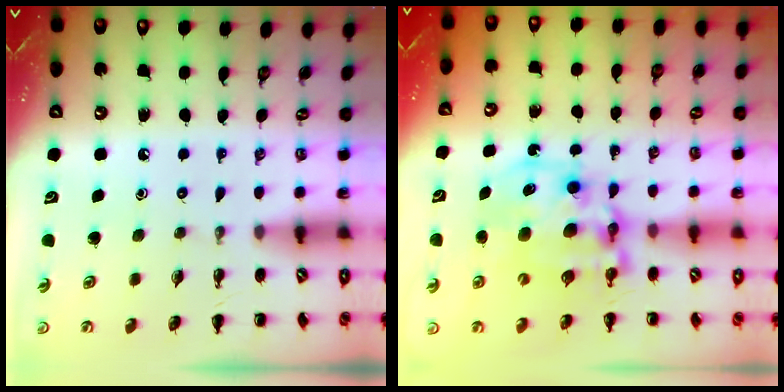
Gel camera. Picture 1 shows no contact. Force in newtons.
{"total": 11.0, "press": 10.7, "slide": 2.5}